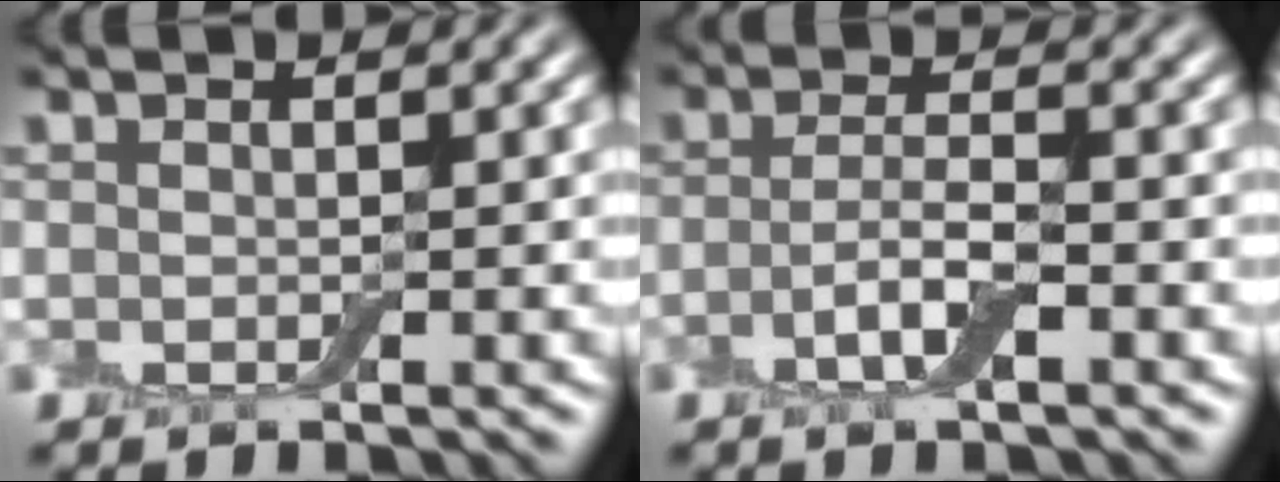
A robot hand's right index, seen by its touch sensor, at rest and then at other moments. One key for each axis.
{"total": 3.0, "fx": -1.1, "fy": 0.8, "fz": 2.7, "tx": -0.055, "ty": 0.003, "tz": -0.027}